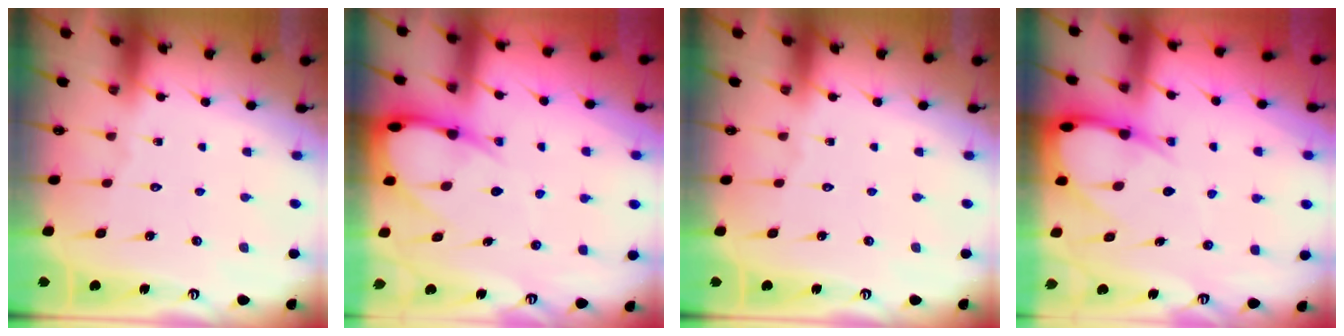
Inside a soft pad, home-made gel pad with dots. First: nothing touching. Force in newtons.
{"total": 9.9, "press": 9.9, "slide": 1.0}
{"total": 0.0}
{"total": 9.9, "press": 9.9, "slide": 1.0}